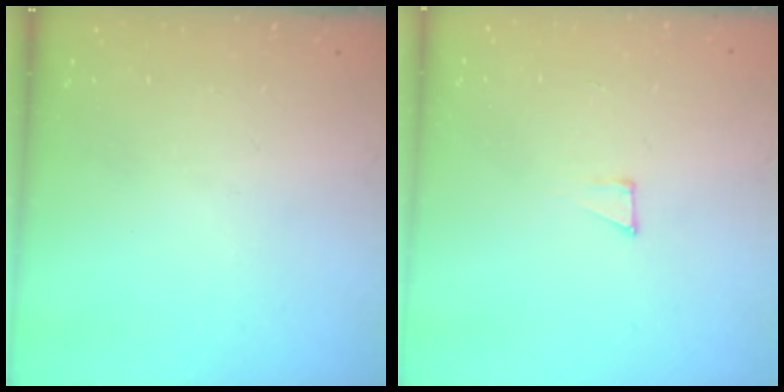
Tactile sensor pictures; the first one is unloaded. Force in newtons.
{"total": 4.3, "press": 4.2, "slide": 0.3}